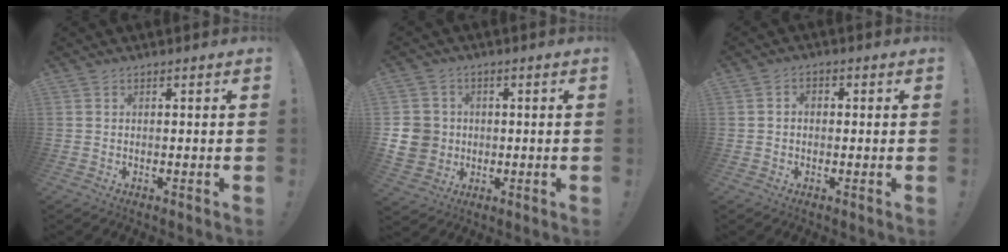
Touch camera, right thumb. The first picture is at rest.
{"total": 9.6, "force": [-0.5, 8.9, 3.5], "torque": [-0.072, 0.011, -0.002]}
{"total": 2.2, "force": [-1.0, 1.7, 1.1], "torque": [-0.019, 0.011, -0.019]}